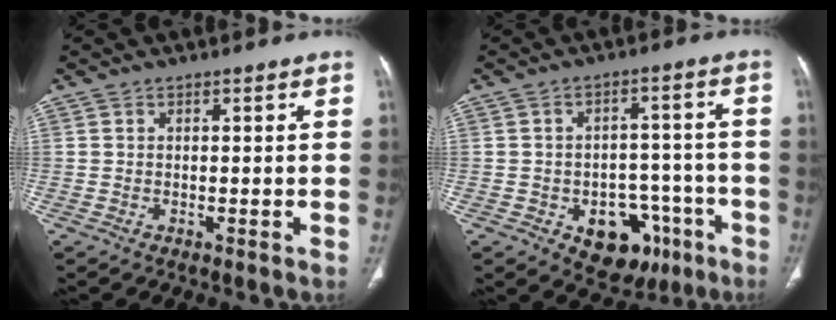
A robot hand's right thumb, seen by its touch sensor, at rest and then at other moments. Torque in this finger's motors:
{"motor_torque": [3.18, 0.47, 0.61, -0.44, 0.04]}